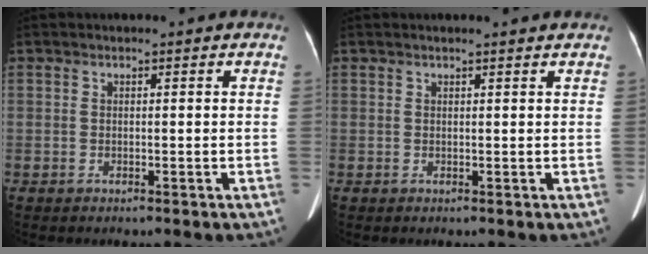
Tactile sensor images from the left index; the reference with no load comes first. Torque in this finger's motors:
{"motor_torque": [-0.17, -0.03, -0.04, -0.02]}